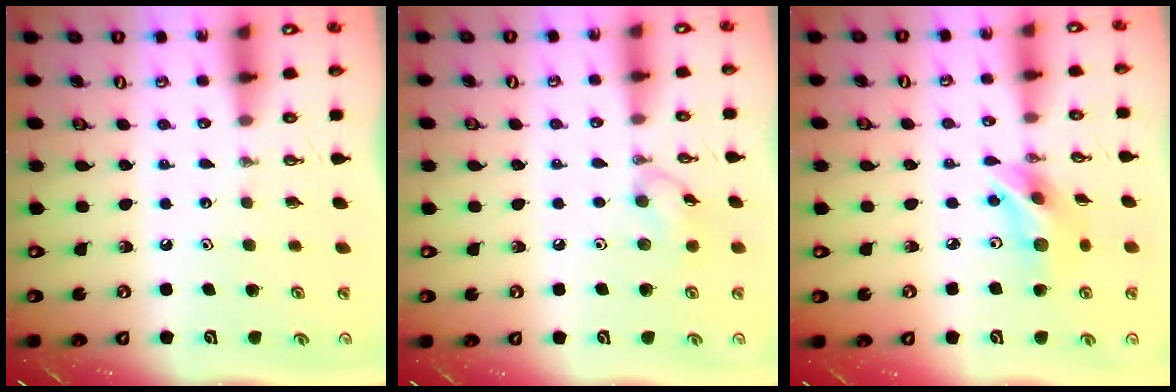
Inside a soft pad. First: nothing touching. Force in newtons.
{"total": 7.6, "press": 7.6, "slide": 0.4}
{"total": 12.5, "press": 12.0, "slide": 3.2}